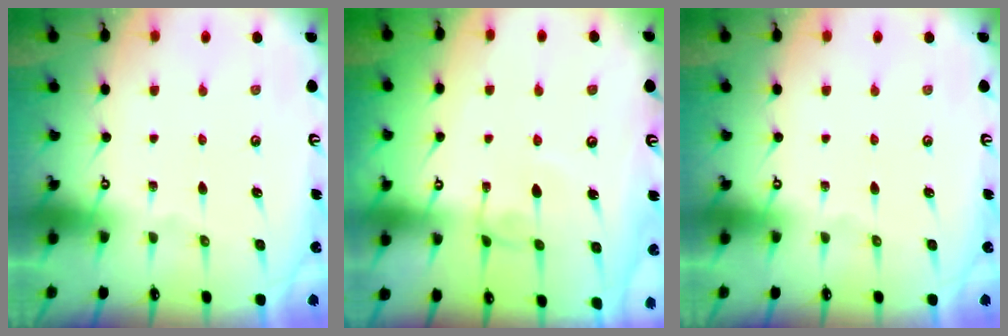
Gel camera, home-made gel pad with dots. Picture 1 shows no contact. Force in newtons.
{"total": 0.7, "press": 0.6, "slide": 0.4}
{"total": 0.0}